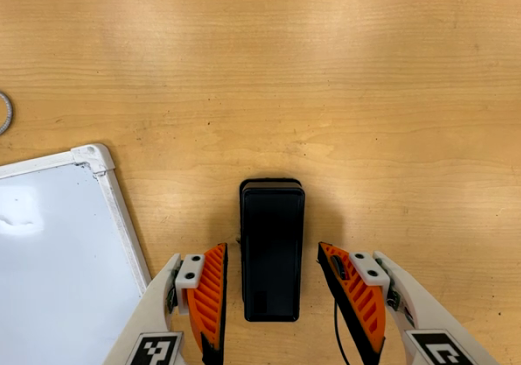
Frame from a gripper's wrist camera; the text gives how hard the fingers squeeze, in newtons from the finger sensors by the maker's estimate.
{"total": 0.0}